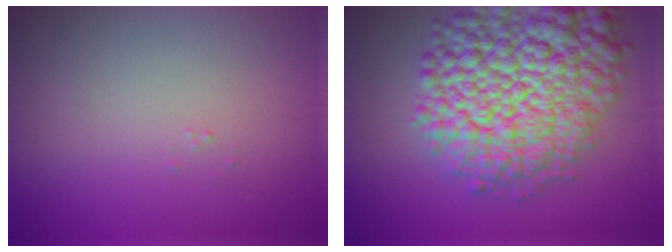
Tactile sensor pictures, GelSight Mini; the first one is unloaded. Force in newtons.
{"total": 12.7, "press": 12.7, "slide": 0.5}